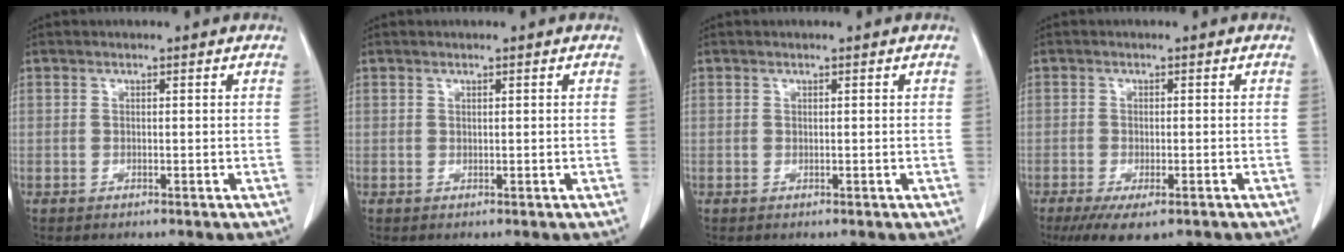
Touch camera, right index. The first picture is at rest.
{"total": 0.0}
{"total": 0.0}
{"total": 6.3, "force": [-4.1, 1.9, 4.5], "torque": [-0.068, -0.017, -0.063]}